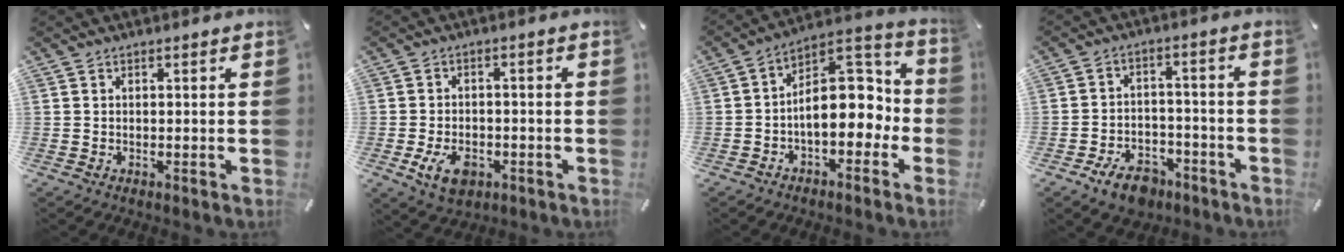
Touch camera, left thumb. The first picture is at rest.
{"total": 7.6, "force": [-3.1, 5.1, 4.8], "torque": [-0.097, 0.006, -0.057]}
{"total": 14.7, "force": [-0.8, 9.8, 11.0], "torque": [-0.138, -0.006, -0.010]}
{"total": 8.8, "force": [-5.8, 5.3, 3.9], "torque": [-0.066, 0.040, -0.101]}